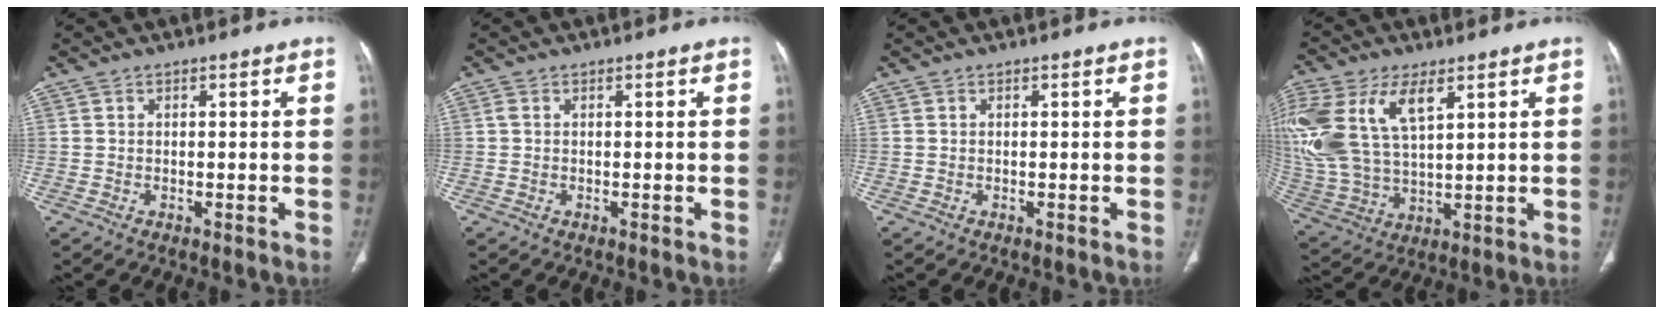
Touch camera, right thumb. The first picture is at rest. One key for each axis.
{"total": 0.5, "fx": 0.0, "fy": 0.3, "fz": 0.4, "tx": -0.012, "ty": -0.001, "tz": -0.004}
{"total": 0.0}
{"total": 21.9, "fx": 8.5, "fy": 11.8, "fz": 16.3, "tx": -0.386, "ty": -0.002, "tz": 0.168}